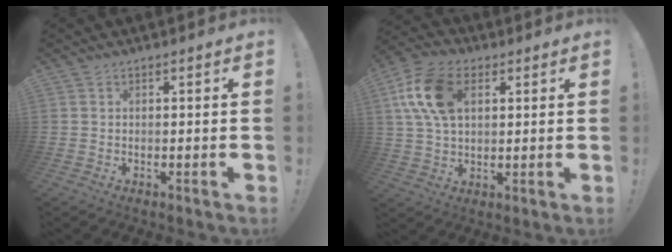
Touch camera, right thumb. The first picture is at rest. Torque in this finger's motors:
{"motor_torque": [0.37, 0.41, 0.70, 0.47, 0.18]}